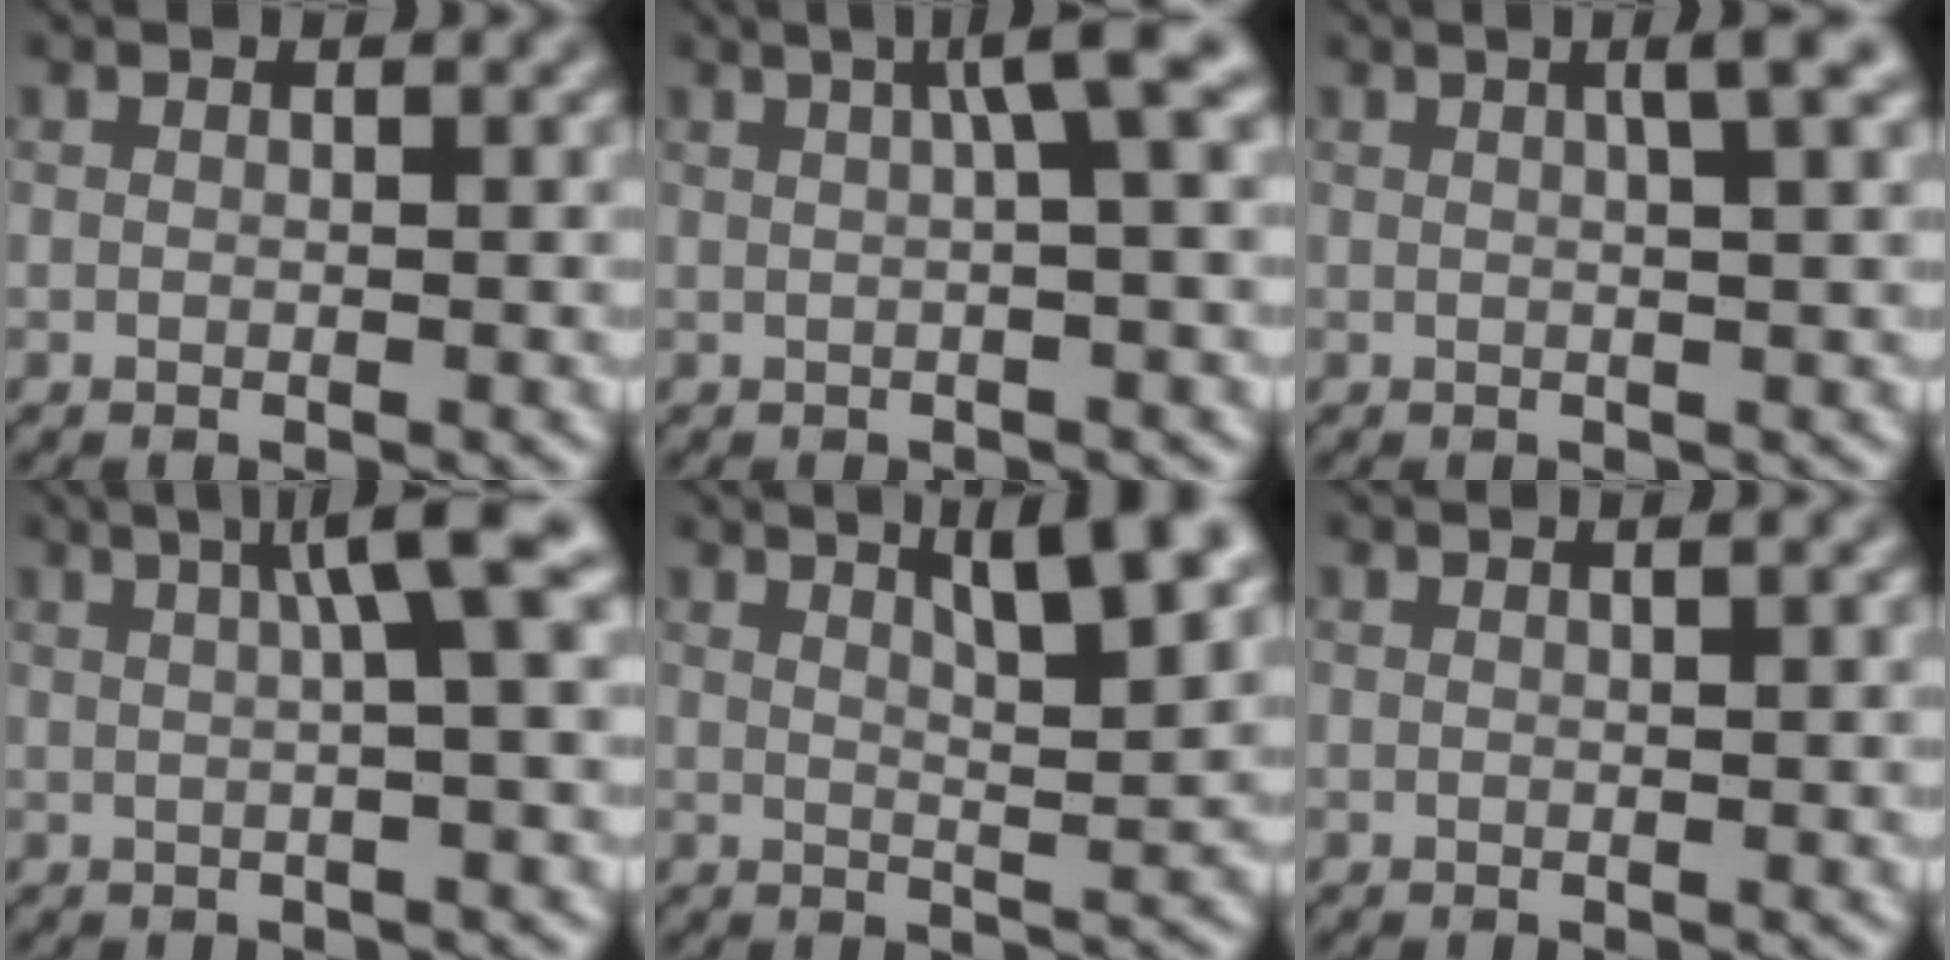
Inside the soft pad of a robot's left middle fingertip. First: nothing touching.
{"total": 4.5, "force": [1.1, 0.7, 4.3], "torque": [-0.056, 0.018, 0.016]}
{"total": 3.1, "force": [1.1, 0.6, 2.9], "torque": [-0.033, 0.011, 0.014]}
{"total": 5.4, "force": [1.5, 0.8, 5.1], "torque": [-0.070, 0.019, 0.024]}
{"total": 6.5, "force": [3.6, 1.4, 5.3], "torque": [-0.060, 0.013, 0.049]}
{"total": 0.7, "force": [0.2, 0.2, 0.7], "torque": [-0.006, 0.005, 0.001]}